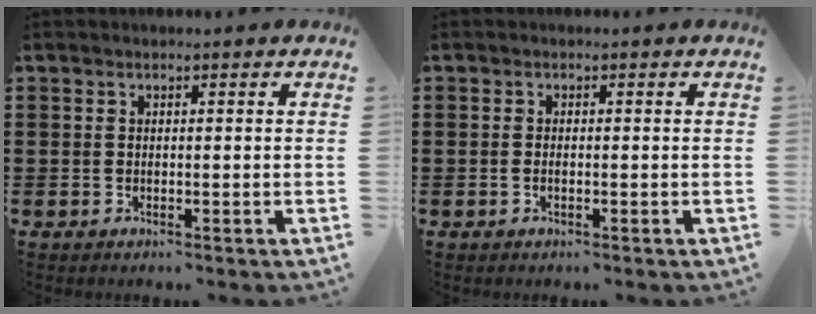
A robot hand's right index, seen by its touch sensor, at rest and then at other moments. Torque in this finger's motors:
{"motor_torque": [-0.30, 1.85, -0.05, -0.01]}